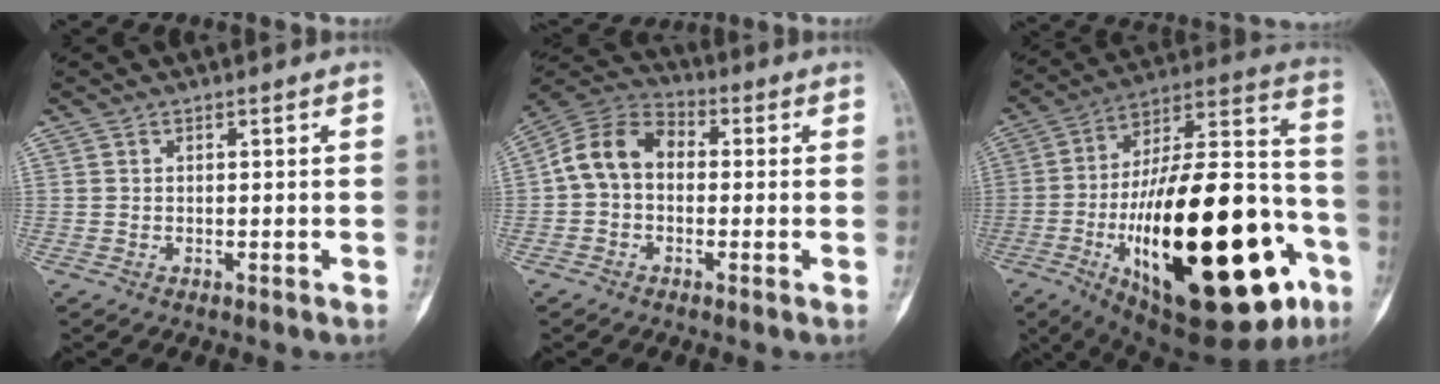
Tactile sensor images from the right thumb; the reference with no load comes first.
{"total": 10.0, "force": [-0.1, 7.4, 6.7], "torque": [-0.108, 0.033, -0.019]}
{"total": 42.1, "force": [-13.6, 16.4, 36.3], "torque": [-0.535, 0.048, -0.198]}